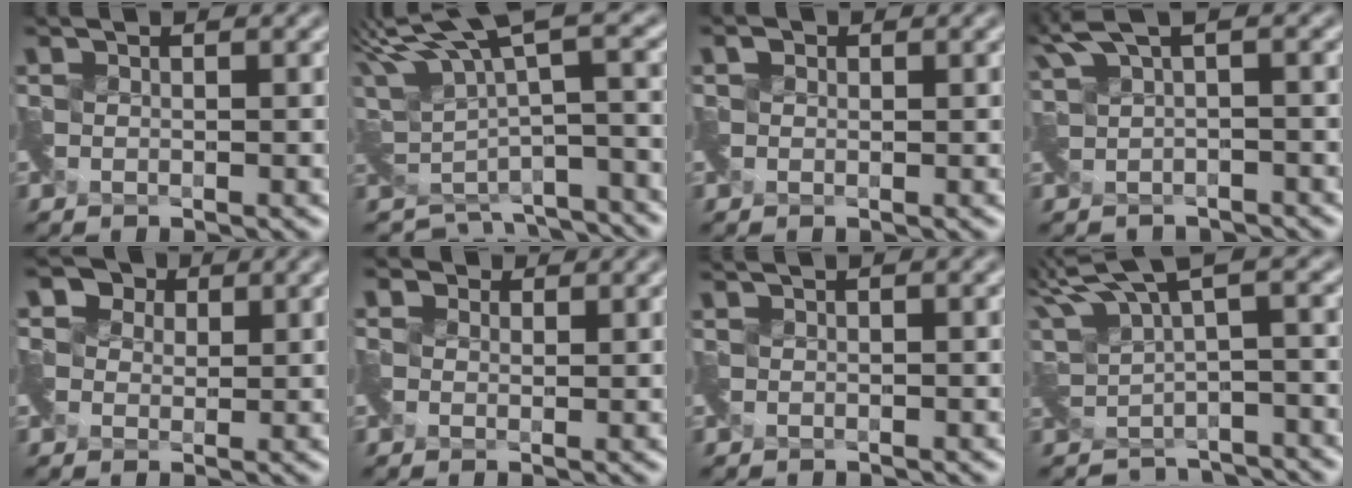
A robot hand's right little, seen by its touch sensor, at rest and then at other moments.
{"total": 6.0, "force": [1.9, 2.4, 5.1], "torque": [-0.100, -0.008, 0.064]}
{"total": 0.9, "force": [-0.2, 0.2, -0.9], "torque": [0.014, -0.001, 0.002]}
{"total": 1.6, "force": [0.3, 1.0, 1.1], "torque": [-0.026, -0.024, 0.009]}
{"total": 3.5, "force": [1.3, 3.1, 0.9], "torque": [-0.027, 0.015, 0.010]}
{"total": 1.2, "force": [0.1, 1.0, -0.7], "torque": [0.010, 0.000, 0.001]}
{"total": 0.5, "force": [-0.1, 0.3, 0.4], "torque": [-0.007, -0.006, -0.003]}
{"total": 4.1, "force": [1.5, 1.8, 3.3], "torque": [-0.064, -0.016, 0.047]}